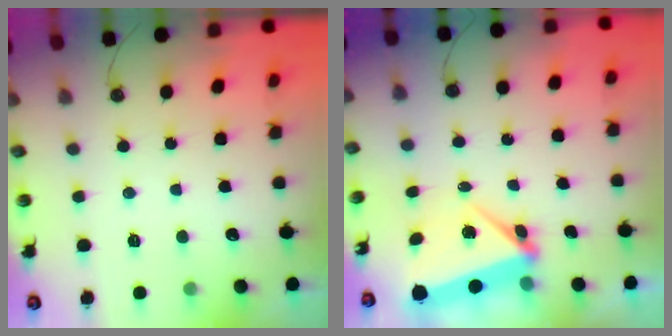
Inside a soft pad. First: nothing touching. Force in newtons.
{"total": 5.5, "press": 5.5, "slide": 0.8}